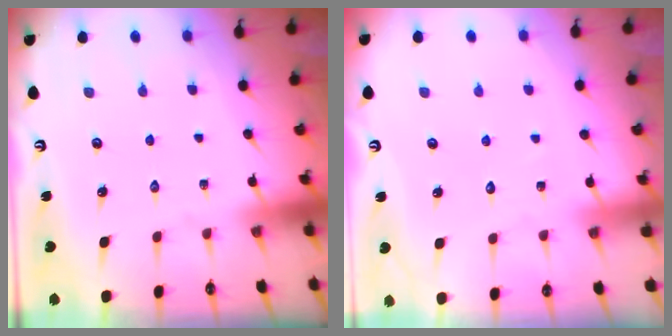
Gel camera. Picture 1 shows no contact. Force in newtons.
{"total": 2.2, "press": 2.2, "slide": 0.2}